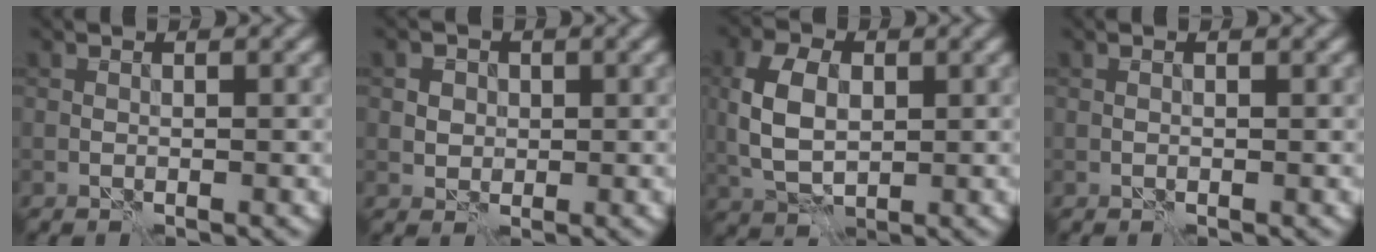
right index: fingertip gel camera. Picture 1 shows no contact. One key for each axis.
{"total": 3.0, "fx": 0.9, "fy": 2.5, "fz": 1.4, "tx": -0.021, "ty": 0.007, "tz": 0.008}
{"total": 5.9, "fx": 0.5, "fy": 3.8, "fz": 4.5, "tx": -0.100, "ty": 0.007, "tz": 0.006}
{"total": 0.5, "fx": 0.2, "fy": 0.2, "fz": 0.4, "tx": -0.010, "ty": -0.004, "tz": 0.001}